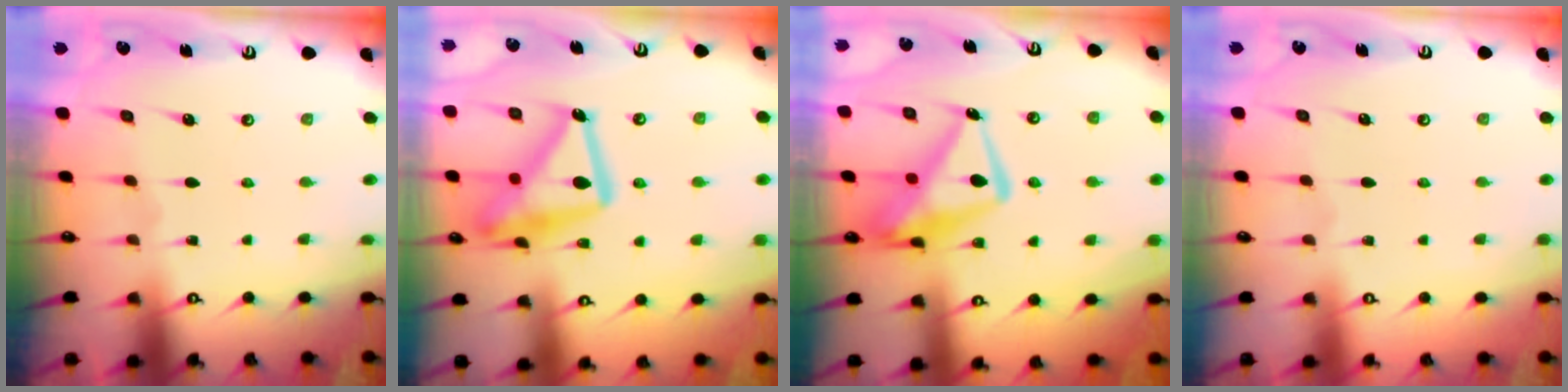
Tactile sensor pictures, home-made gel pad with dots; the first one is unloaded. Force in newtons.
{"total": 19.6, "press": 19.5, "slide": 1.5}
{"total": 15.2, "press": 15.1, "slide": 1.4}
{"total": 4.0, "press": 4.0, "slide": 0.1}